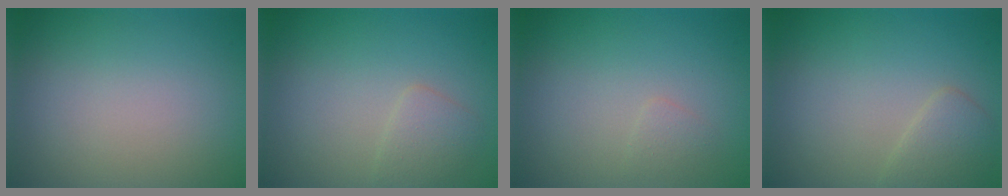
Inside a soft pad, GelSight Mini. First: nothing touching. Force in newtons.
{"total": 1.7, "press": 1.7, "slide": 0.0}
{"total": 0.8, "press": 0.8, "slide": 0.1}
{"total": 2.0, "press": 2.0, "slide": 0.1}